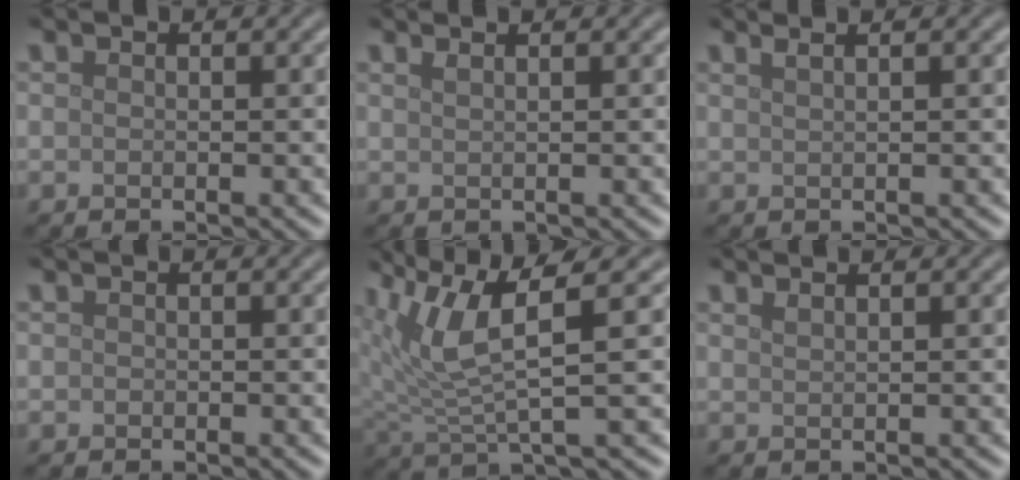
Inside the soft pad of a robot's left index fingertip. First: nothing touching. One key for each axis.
{"total": 1.6, "fx": 1.0, "fy": 0.7, "fz": 1.0, "tx": -0.002, "ty": -0.001, "tz": 0.001}
{"total": 2.9, "fx": 1.8, "fy": 1.4, "fz": 1.8, "tx": -0.004, "ty": 0.016, "tz": -0.005}
{"total": 0.0}
{"total": 6.0, "fx": 2.4, "fy": 1.5, "fz": 5.3, "tx": -0.126, "ty": 0.001, "tz": 0.048}
{"total": 1.1, "fx": 0.8, "fy": 0.4, "fz": 0.6, "tx": -0.005, "ty": 0.002, "tz": 0.008}